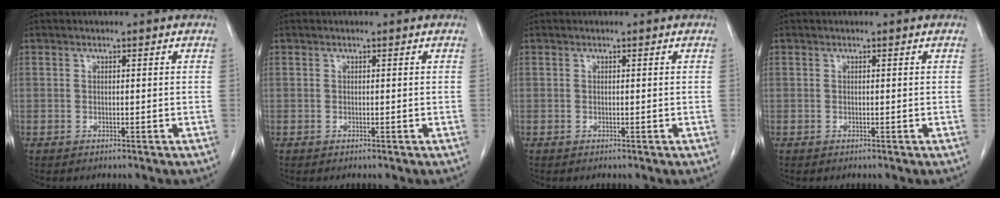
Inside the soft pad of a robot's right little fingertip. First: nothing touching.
{"total": 0.0}
{"total": 0.0}
{"total": 0.0}